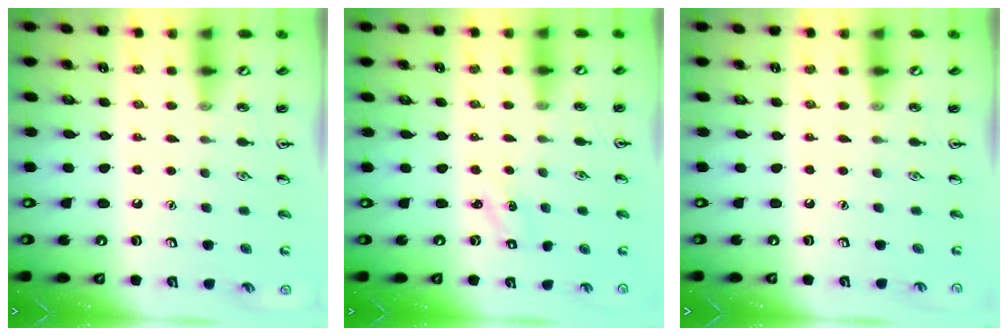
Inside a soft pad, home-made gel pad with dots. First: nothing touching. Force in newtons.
{"total": 1.2, "press": 1.1, "slide": 0.4}
{"total": 0.0}